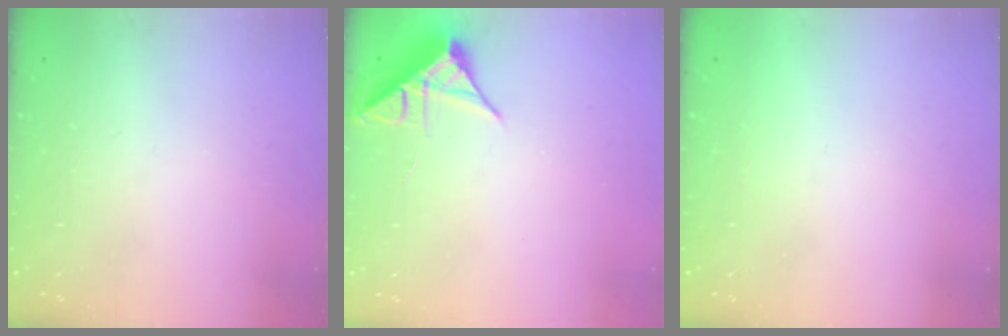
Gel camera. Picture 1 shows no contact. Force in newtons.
{"total": 7.7, "press": 7.7, "slide": 0.4}
{"total": 1.5, "press": 1.5, "slide": 0.1}